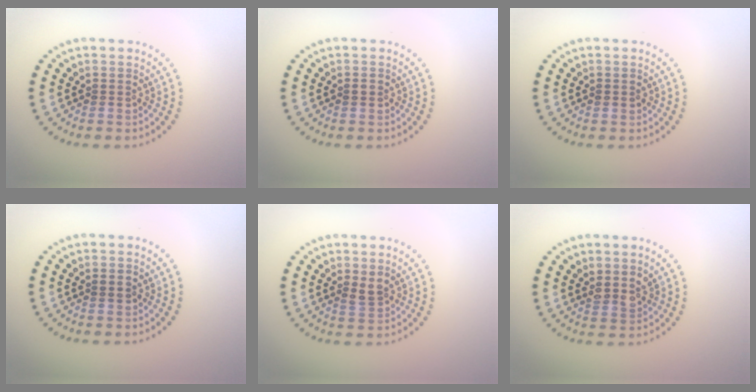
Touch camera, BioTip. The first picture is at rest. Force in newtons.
{"total": 0.8, "press": 0.8, "slide": 0.1}
{"total": 0.7, "press": 0.7, "slide": 0.1}
{"total": 0.8, "press": 0.8, "slide": 0.2}
{"total": 1.4, "press": 1.2, "slide": 0.6}
{"total": 1.8, "press": 1.5, "slide": 1.0}